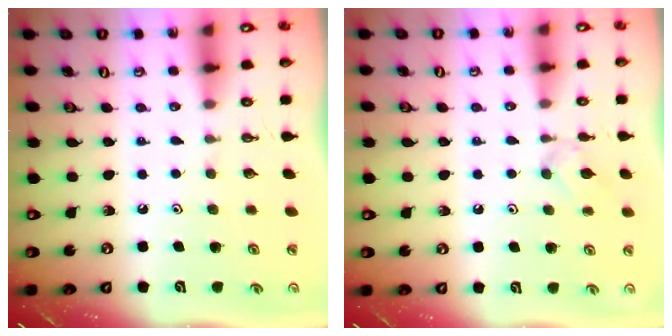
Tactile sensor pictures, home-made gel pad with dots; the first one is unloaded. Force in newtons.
{"total": 5.2, "press": 5.1, "slide": 1.0}